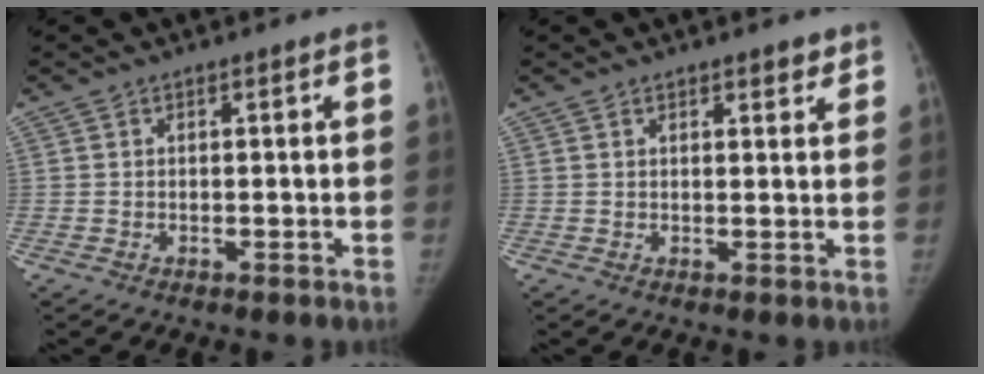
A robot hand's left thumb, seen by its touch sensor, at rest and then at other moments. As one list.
[{"total": 1.7, "force": [1.3, 0.7, 0.9], "torque": [-0.002, -0.008, 0.016]}]